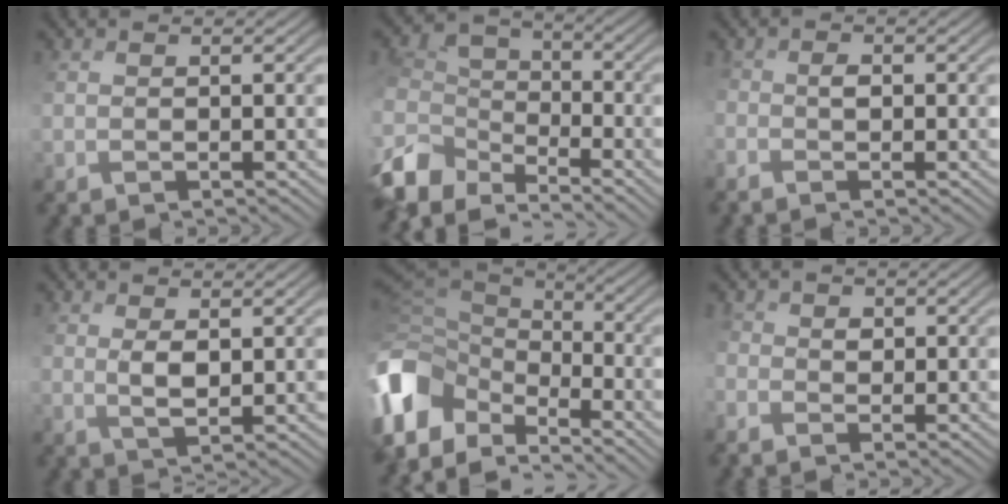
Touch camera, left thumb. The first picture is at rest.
{"total": 9.4, "force": [-5.7, 5.5, 5.0], "torque": [-0.151, -0.007, -0.093]}
{"total": 1.8, "force": [-0.5, 0.9, 1.5], "torque": [-0.033, 0.001, -0.007]}
{"total": 2.7, "force": [1.6, 0.7, 2.1], "torque": [-0.046, 0.006, 0.043]}
{"total": 11.8, "force": [-5.6, 7.3, 7.5], "torque": [-0.222, -0.007, -0.099]}
{"total": 2.6, "force": [-0.2, 2.0, 1.7], "torque": [-0.050, 0.003, 0.006]}